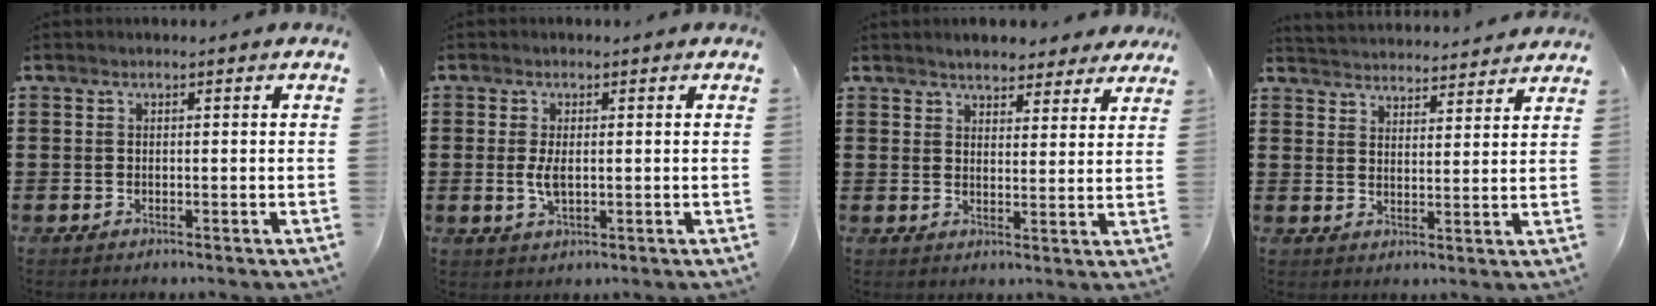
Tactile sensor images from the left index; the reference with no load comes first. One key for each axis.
{"total": 3.1, "fx": 0.1, "fy": 1.3, "fz": 2.8, "tx": -0.070, "ty": -0.003, "tz": -0.003}
{"total": 3.9, "fx": 3.8, "fy": 1.0, "fz": 0.5, "tx": -0.022, "ty": -0.006, "tz": 0.070}
{"total": 3.8, "fx": 3.8, "fy": -0.1, "fz": -0.4, "tx": -0.008, "ty": -0.022, "tz": 0.068}